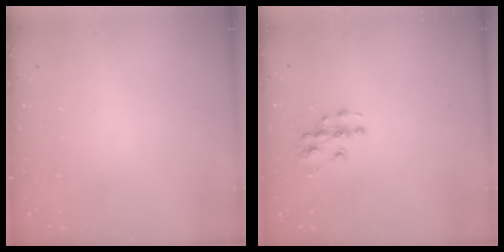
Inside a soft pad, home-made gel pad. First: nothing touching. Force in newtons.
{"total": 8.2, "press": 8.2, "slide": 0.4}